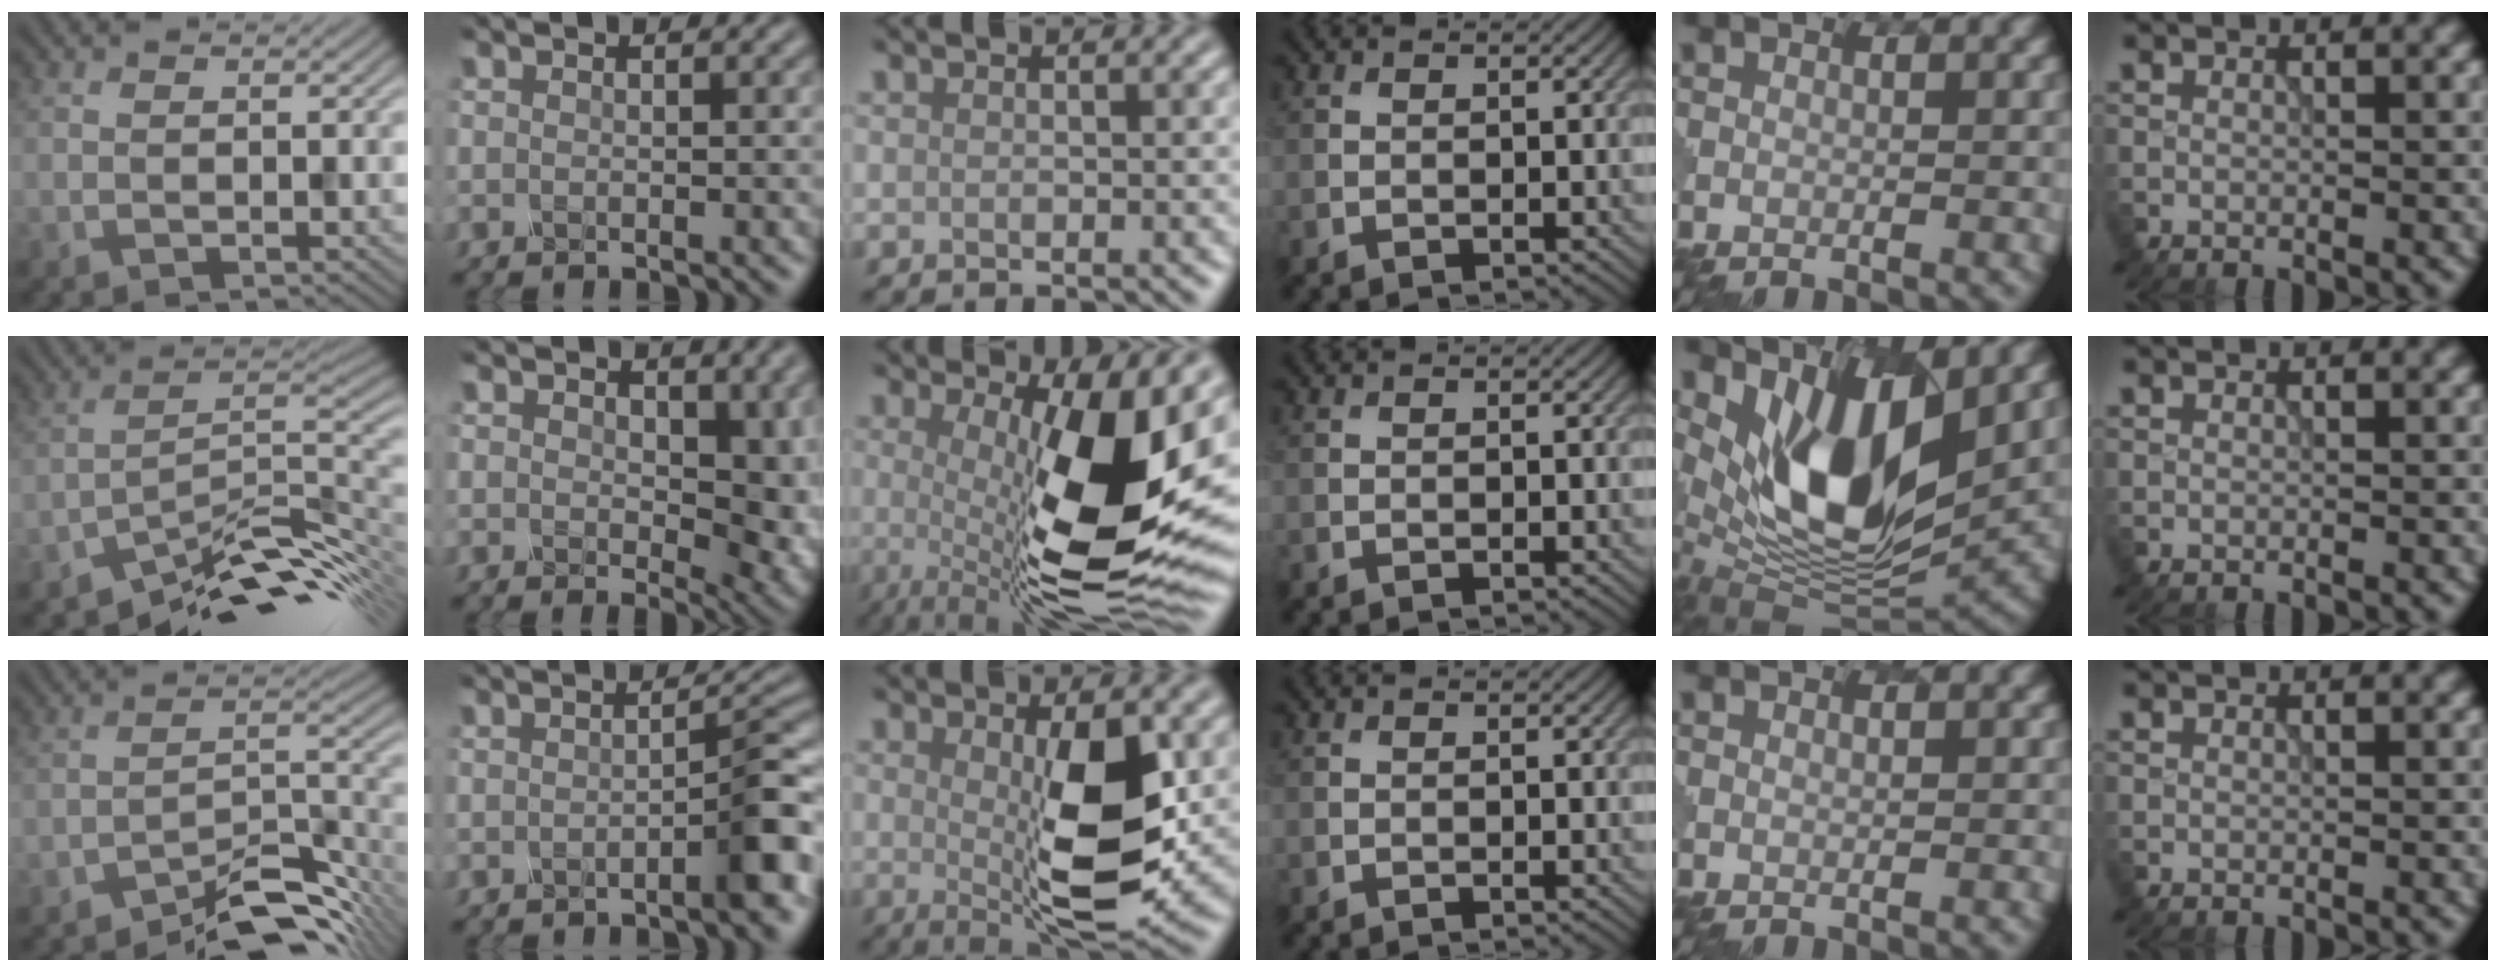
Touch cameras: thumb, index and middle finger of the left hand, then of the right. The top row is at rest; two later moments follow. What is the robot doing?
{"motion": "press", "object": "mechanical pencil"}